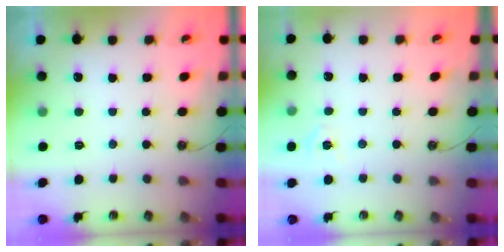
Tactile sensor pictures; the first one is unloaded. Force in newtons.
{"total": 3.6, "press": 3.6, "slide": 0.4}